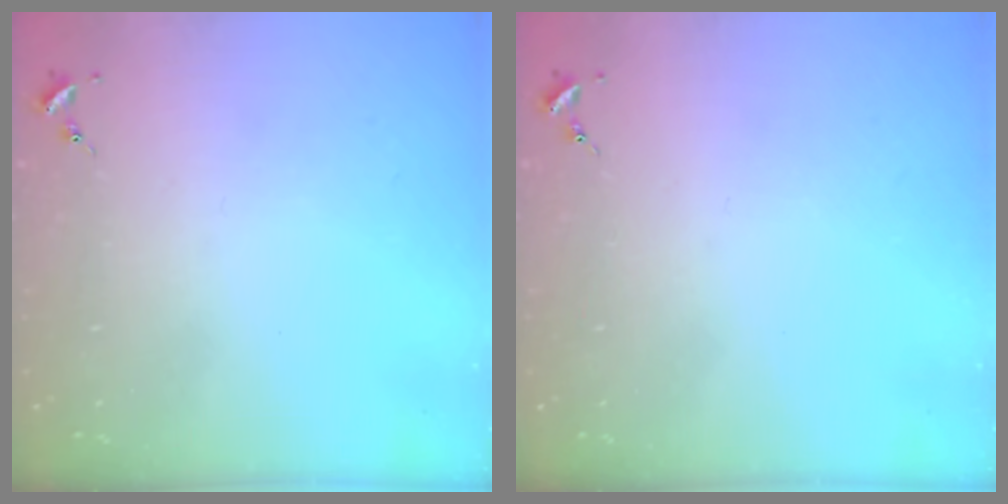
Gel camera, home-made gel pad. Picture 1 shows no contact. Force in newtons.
{"total": 0.0}